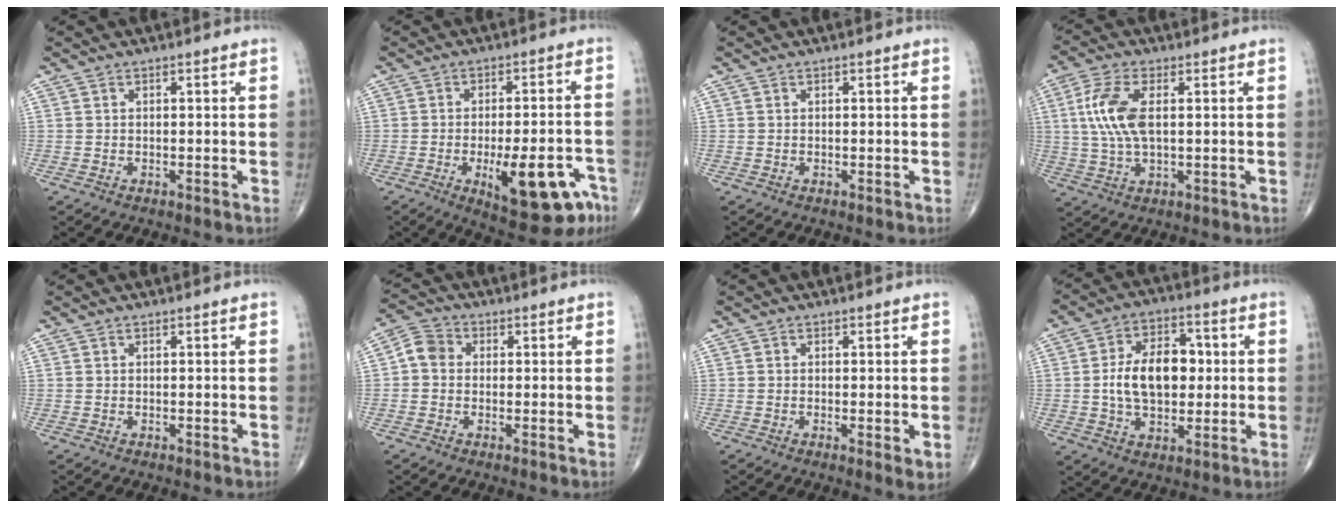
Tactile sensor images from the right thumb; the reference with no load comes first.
{"total": 15.3, "force": [-6.6, 5.8, 12.6], "torque": [-0.149, 0.027, -0.079]}
{"total": 0.0}
{"total": 9.4, "force": [1.5, 4.2, 8.2], "torque": [-0.191, 0.004, 0.030]}
{"total": 0.0}
{"total": 4.5, "force": [0.0, 3.9, 2.3], "torque": [-0.032, 0.013, -0.011]}
{"total": 2.2, "force": [-0.4, 0.5, 2.1], "torque": [-0.035, -0.008, -0.010]}
{"total": 13.2, "force": [0.5, 8.2, 10.3], "torque": [-0.147, 0.015, 0.007]}